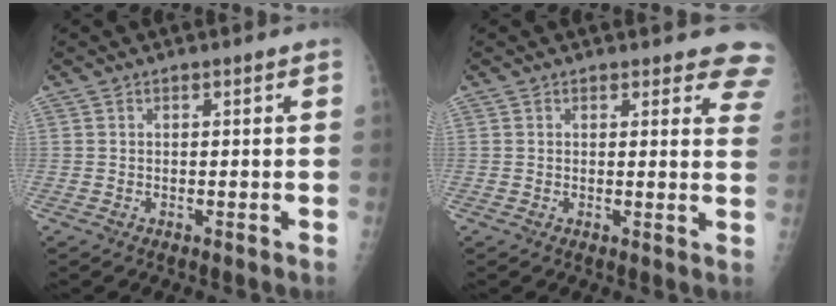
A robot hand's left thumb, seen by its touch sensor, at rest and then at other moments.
{"total": 7.2, "force": [6.5, 2.6, 1.7], "torque": [0.029, -0.028, 0.041]}